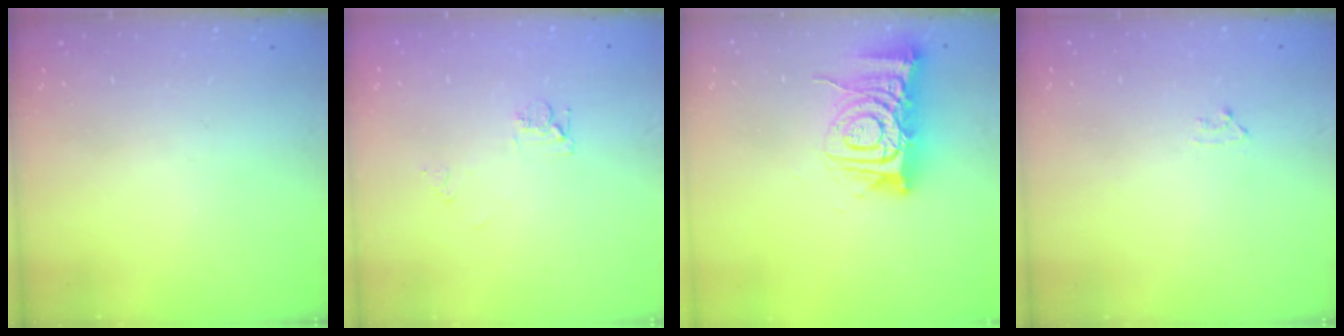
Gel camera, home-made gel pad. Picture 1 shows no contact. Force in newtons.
{"total": 6.3, "press": 6.3, "slide": 0.6}
{"total": 12.6, "press": 12.6, "slide": 1.1}
{"total": 4.6, "press": 4.5, "slide": 0.5}